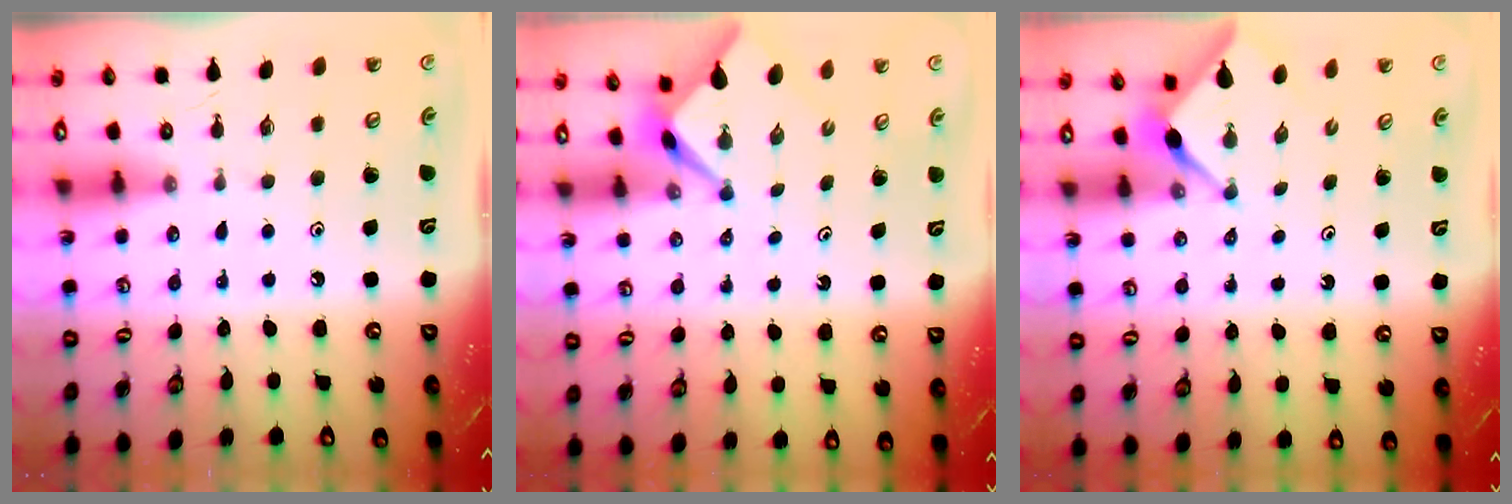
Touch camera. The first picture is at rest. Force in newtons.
{"total": 2.2, "press": 2.2, "slide": 0.1}
{"total": 3.0, "press": 2.9, "slide": 0.4}